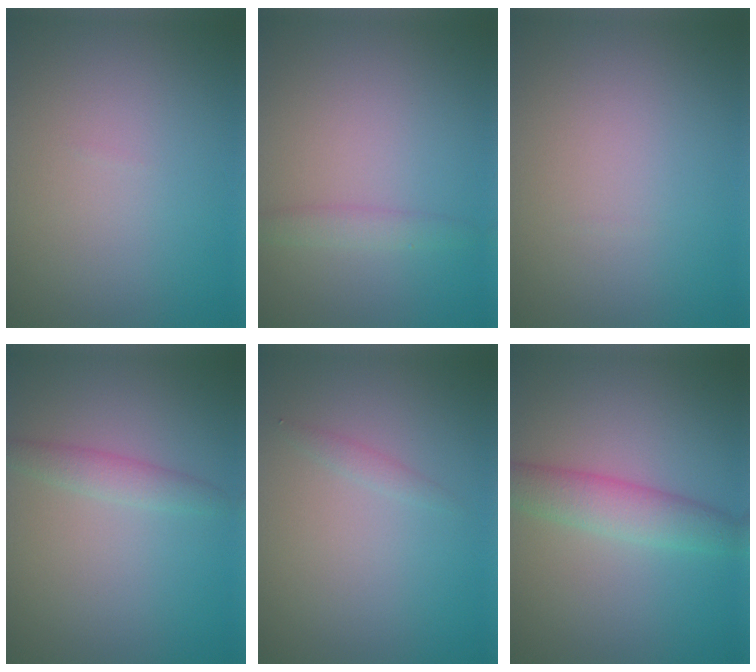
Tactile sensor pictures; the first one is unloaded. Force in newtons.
{"total": 1.6, "press": 1.6, "slide": 0.0}
{"total": 0.0}
{"total": 1.8, "press": 1.8, "slide": 0.1}
{"total": 0.8, "press": 0.8, "slide": 0.0}
{"total": 3.8, "press": 3.8, "slide": 0.2}